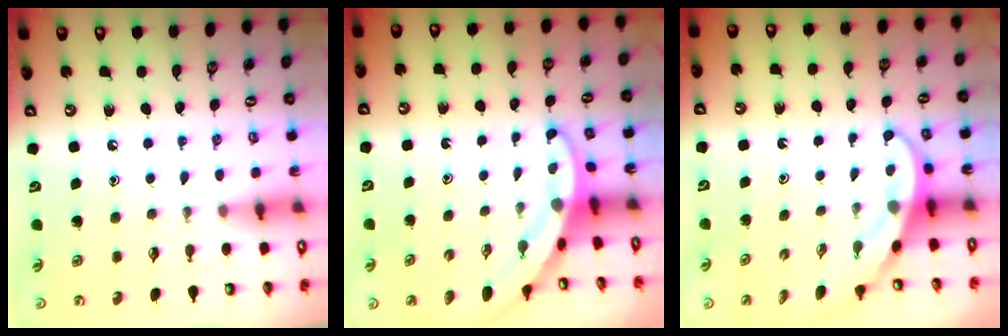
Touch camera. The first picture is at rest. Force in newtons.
{"total": 3.8, "press": 3.8, "slide": 0.2}
{"total": 3.8, "press": 3.8, "slide": 0.2}